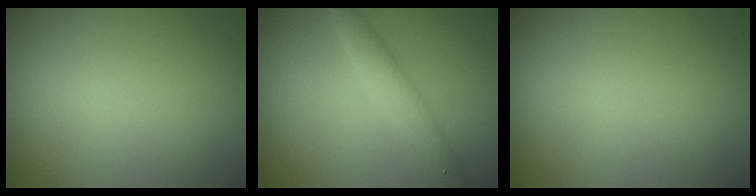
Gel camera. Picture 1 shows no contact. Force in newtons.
{"total": 3.0, "press": 3.0, "slide": 0.1}
{"total": 0.0}